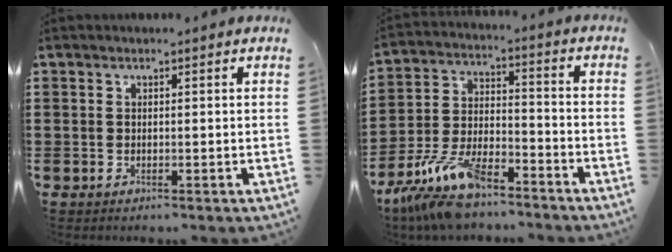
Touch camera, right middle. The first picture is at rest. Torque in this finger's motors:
{"motor_torque": [1.44, 0.01, 0.97, 0.21]}